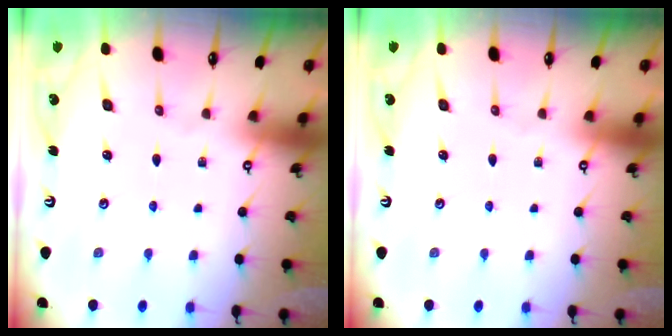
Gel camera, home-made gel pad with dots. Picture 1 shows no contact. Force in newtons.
{"total": 0.0}